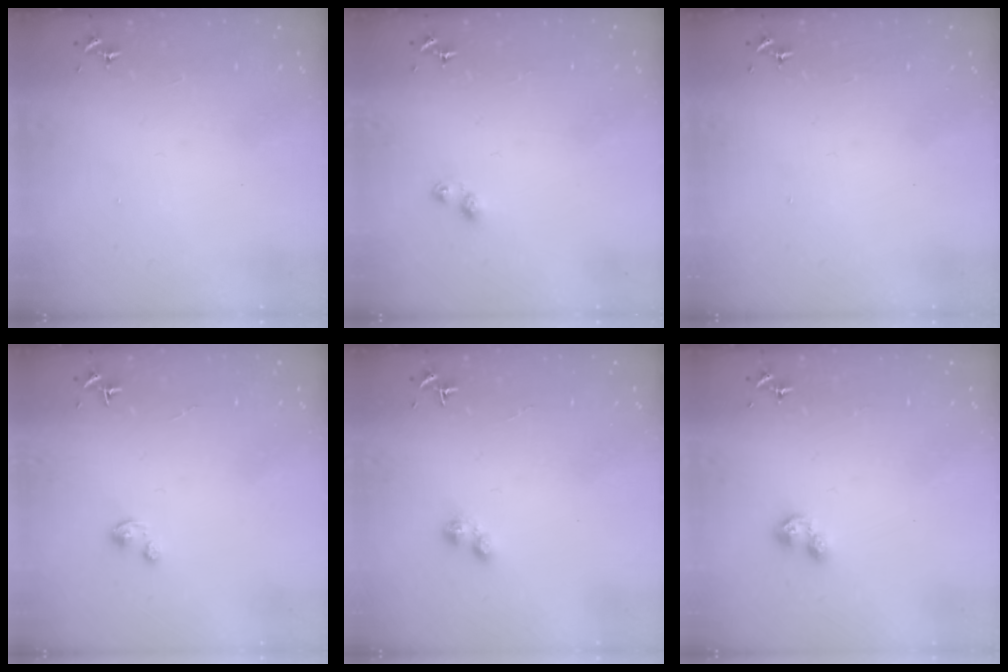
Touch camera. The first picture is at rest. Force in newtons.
{"total": 5.3, "press": 5.2, "slide": 0.7}
{"total": 0.0}
{"total": 2.5, "press": 2.5, "slide": 0.2}
{"total": 2.5, "press": 2.5, "slide": 0.4}
{"total": 6.6, "press": 6.6, "slide": 0.8}